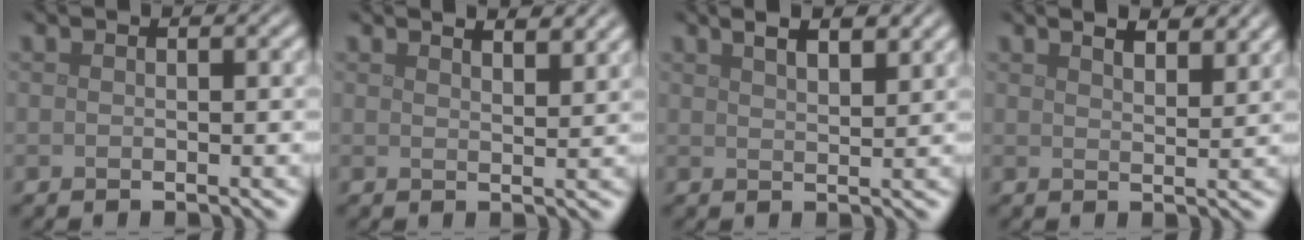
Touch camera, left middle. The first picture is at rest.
{"total": 4.2, "force": [3.3, 1.3, 2.2], "torque": [-0.007, 0.016, 0.021]}
{"total": 5.0, "force": [3.4, 1.9, 3.1], "torque": [-0.027, 0.026, 0.024]}
{"total": 4.7, "force": [3.6, 1.6, 2.5], "torque": [-0.021, 0.018, 0.025]}